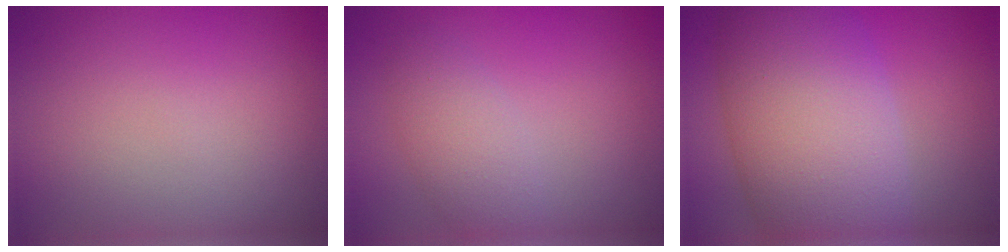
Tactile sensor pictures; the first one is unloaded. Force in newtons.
{"total": 2.9, "press": 2.9, "slide": 0.1}
{"total": 11.9, "press": 11.9, "slide": 0.4}